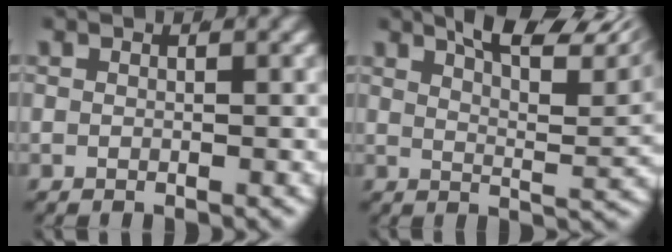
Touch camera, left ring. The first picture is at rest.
{"total": 9.4, "force": [7.0, 1.9, 5.9], "torque": [-0.072, 0.018, 0.102]}